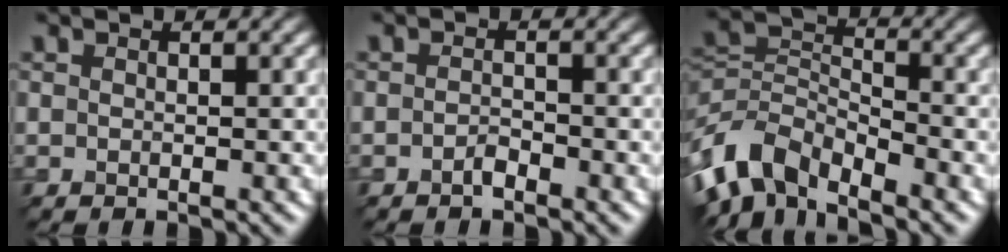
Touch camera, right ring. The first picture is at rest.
{"total": 0.5, "force": [-0.5, 0.0, 0.2], "torque": [-0.011, 0.007, -0.012]}
{"total": 6.3, "force": [-4.3, 3.4, 3.2], "torque": [-0.063, 0.000, -0.097]}